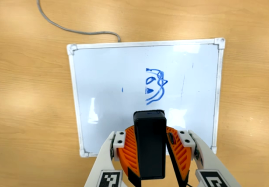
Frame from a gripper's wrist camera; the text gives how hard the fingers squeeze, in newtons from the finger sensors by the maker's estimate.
{"total": 7.9, "left": 8.9, "right": 7.0}